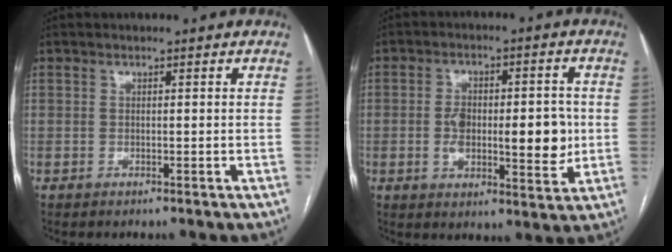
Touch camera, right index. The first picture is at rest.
{"total": 11.9, "force": [-0.7, 5.0, 10.8], "torque": [-0.168, 0.006, -0.001]}